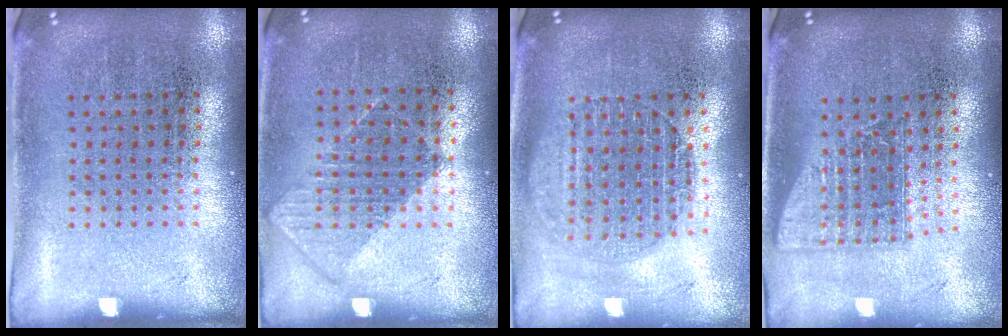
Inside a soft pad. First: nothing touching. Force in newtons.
{"total": 0.8, "press": 0.8, "slide": 0.4}
{"total": 1.6, "press": 1.4, "slide": 0.7}
{"total": 1.5, "press": 1.2, "slide": 1.0}